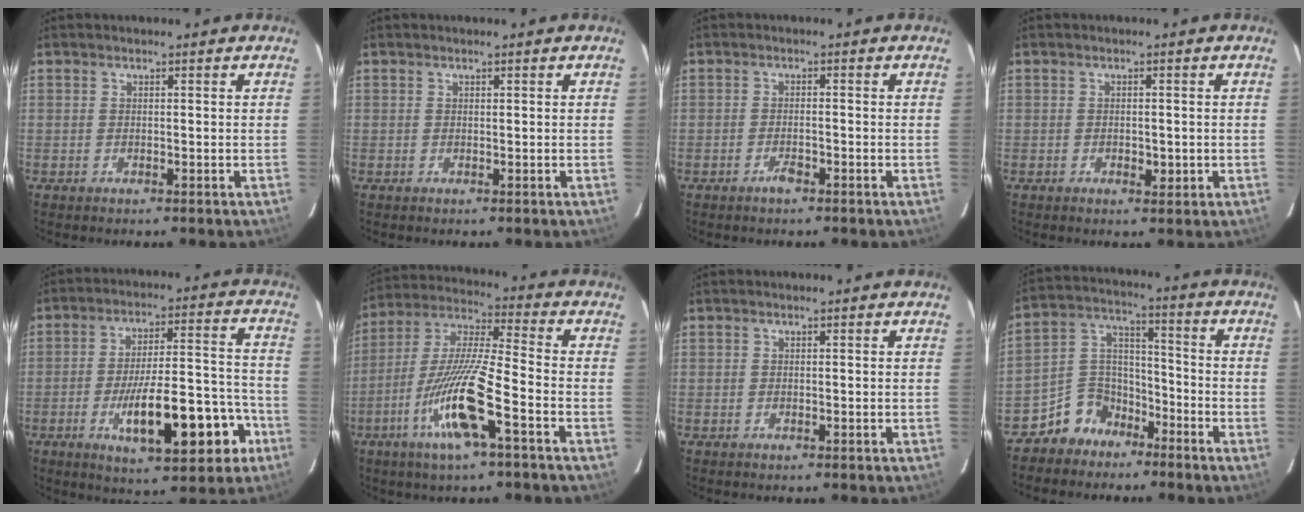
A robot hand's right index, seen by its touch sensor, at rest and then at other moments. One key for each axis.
{"total": 0.0}
{"total": 1.6, "fx": -1.1, "fy": 0.2, "fz": 1.1, "tx": -0.022, "ty": 0.000, "tz": -0.019}
{"total": 1.9, "fx": -0.5, "fy": 0.9, "fz": 1.6, "tx": -0.024, "ty": 0.000, "tz": -0.003}
{"total": 16.1, "fx": -6.5, "fy": 4.4, "fz": 14.1, "tx": -0.216, "ty": 0.018, "tz": -0.087}
{"total": 14.7, "fx": -6.0, "fy": 0.8, "fz": 13.4, "tx": -0.272, "ty": -0.009, "tz": -0.115}
{"total": 0.0}
{"total": 7.9, "fx": -5.8, "fy": 5.3, "fz": 1.1, "tx": -0.020, "ty": 0.034, "tz": -0.106}